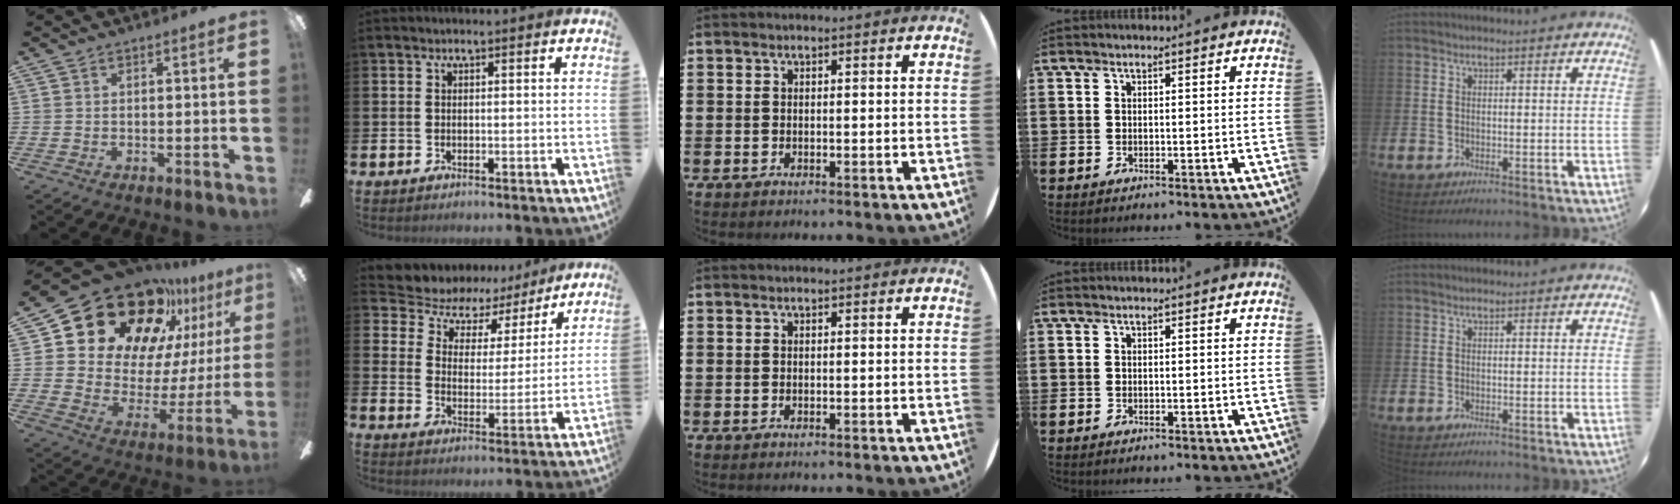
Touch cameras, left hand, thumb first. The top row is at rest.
{"thumb": {"total": 26.8, "force": [19.3, 14.2, 12.0], "torque": [-0.202, -0.137, 0.361]}, "index": {"total": 5.5, "force": [4.4, 3.3, 0.5], "torque": [-0.039, -0.040, 0.070]}}